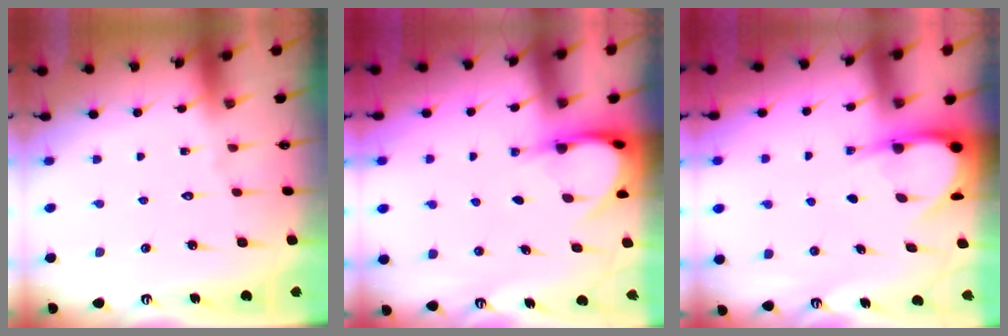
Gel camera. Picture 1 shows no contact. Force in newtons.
{"total": 3.9, "press": 3.9, "slide": 0.3}
{"total": 5.0, "press": 5.0, "slide": 0.4}